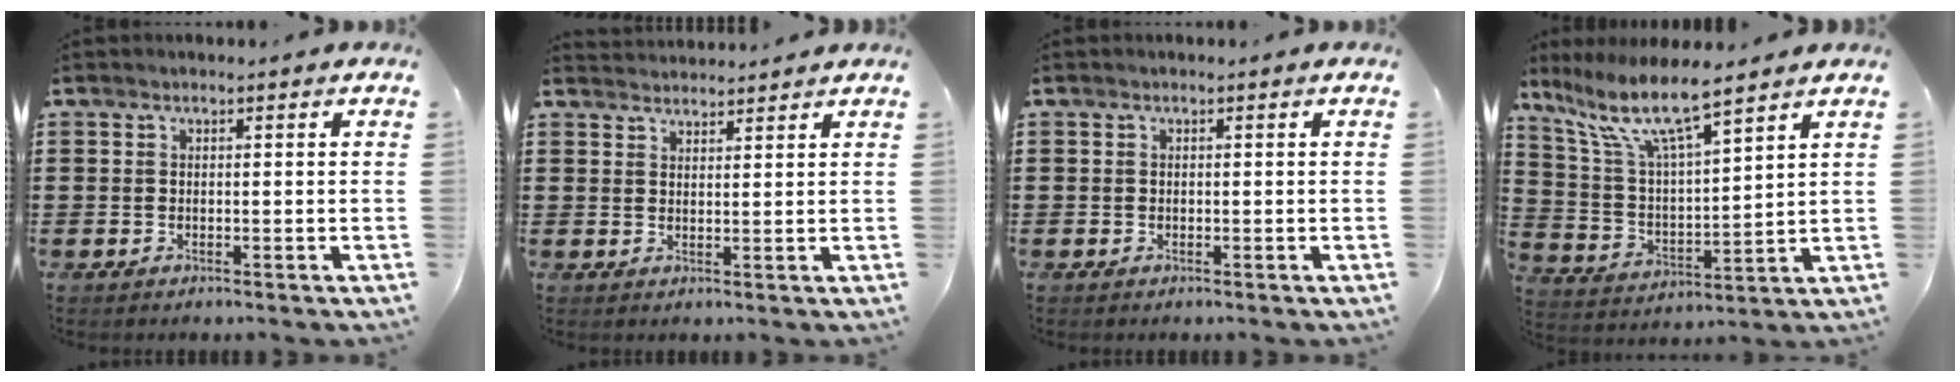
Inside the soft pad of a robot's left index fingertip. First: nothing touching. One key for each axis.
{"total": 2.3, "fx": 2.3, "fy": 0.0, "fz": -0.4, "tx": 0.001, "ty": -0.004, "tz": 0.044}
{"total": 0.0}
{"total": 9.7, "fx": 7.4, "fy": 1.3, "fz": 6.1, "tx": -0.146, "ty": -0.035, "tz": 0.125}